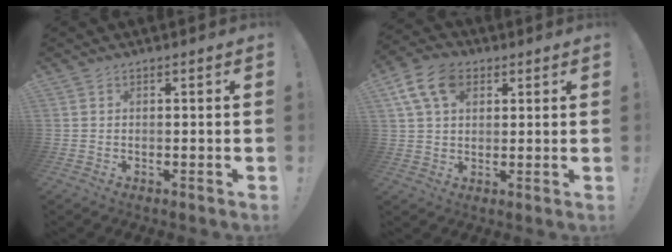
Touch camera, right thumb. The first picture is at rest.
{"total": 11.3, "force": [4.6, 7.6, 7.0], "torque": [-0.132, 0.001, 0.090]}